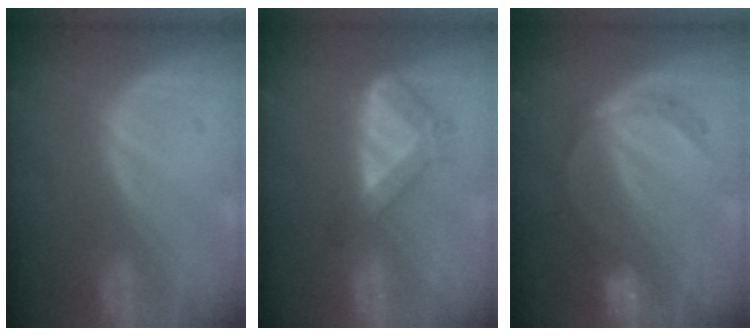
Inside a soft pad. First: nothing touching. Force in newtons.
{"total": 5.6, "press": 4.7, "slide": 3.0}
{"total": 5.6, "press": 5.0, "slide": 2.5}